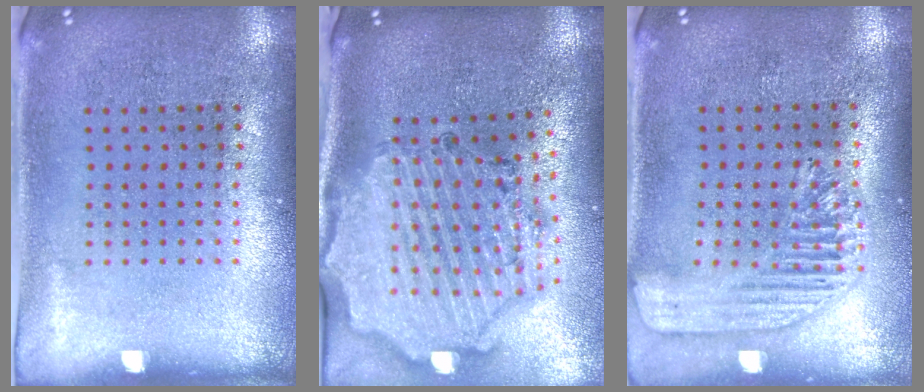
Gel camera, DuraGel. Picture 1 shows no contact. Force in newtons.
{"total": 2.9, "press": 2.6, "slide": 1.2}
{"total": 1.7, "press": 1.5, "slide": 0.7}